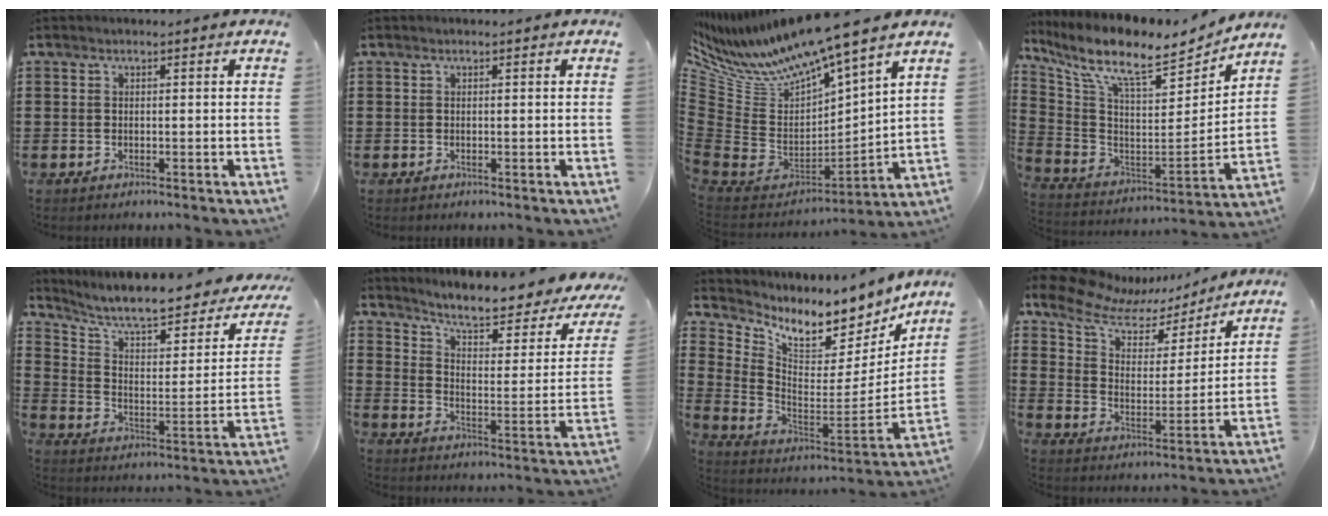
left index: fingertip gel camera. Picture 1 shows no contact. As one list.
[{"total": 0.0}, {"total": 9.9, "force": [8.7, 1.5, 4.5], "torque": [-0.133, -0.073, 0.146]}, {"total": 11.4, "force": [9.3, 2.2, 6.2], "torque": [-0.151, -0.066, 0.157]}, {"total": 8.6, "force": [7.0, 1.5, 4.7], "torque": [-0.113, -0.053, 0.115]}, {"total": 6.6, "force": [5.3, 0.9, 3.8], "torque": [-0.089, -0.043, 0.083]}, {"total": 8.2, "force": [7.1, 2.6, 3.1], "torque": [-0.084, -0.068, 0.120]}, {"total": 10.3, "force": [8.2, 4.2, 4.5], "torque": [-0.120, -0.039, 0.143]}]